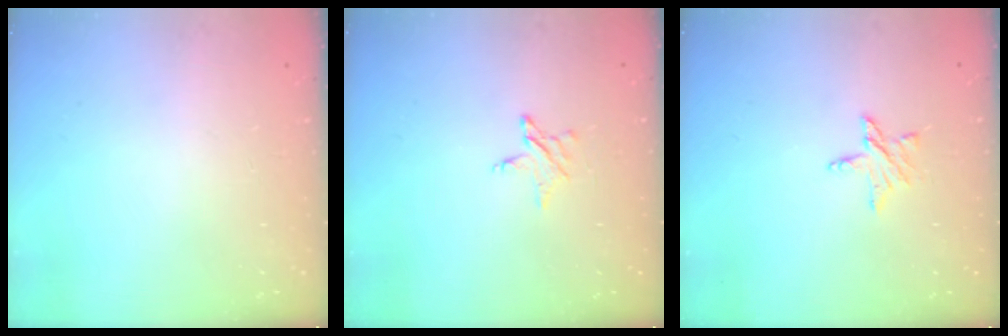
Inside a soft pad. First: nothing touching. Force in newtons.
{"total": 3.6, "press": 3.6, "slide": 0.3}
{"total": 5.5, "press": 5.5, "slide": 0.5}